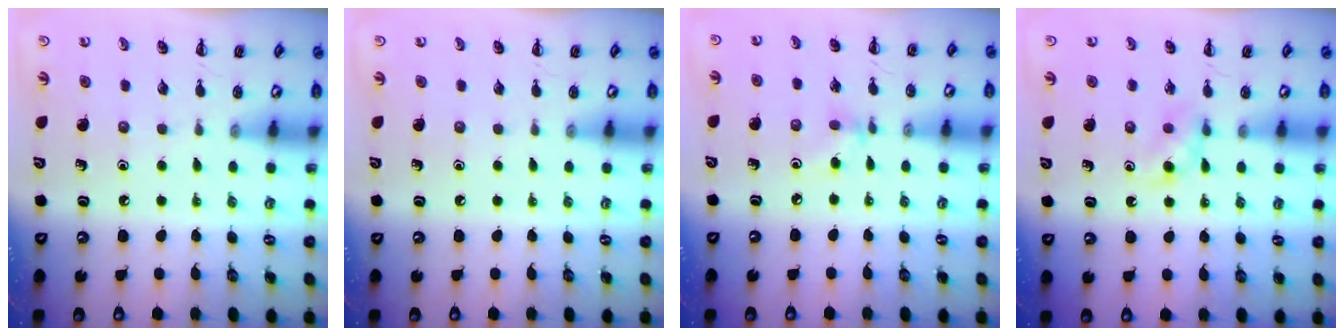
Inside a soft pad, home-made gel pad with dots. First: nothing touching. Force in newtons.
{"total": 0.0}
{"total": 4.7, "press": 4.5, "slide": 1.5}
{"total": 5.3, "press": 4.9, "slide": 2.1}